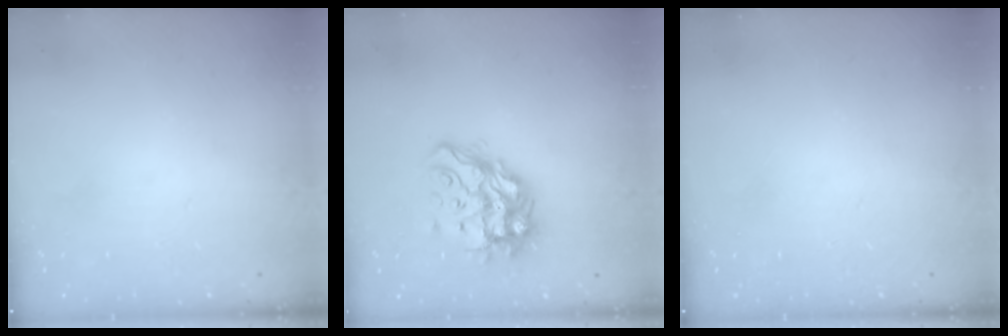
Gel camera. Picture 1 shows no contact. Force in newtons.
{"total": 16.3, "press": 16.2, "slide": 1.9}
{"total": 0.0}